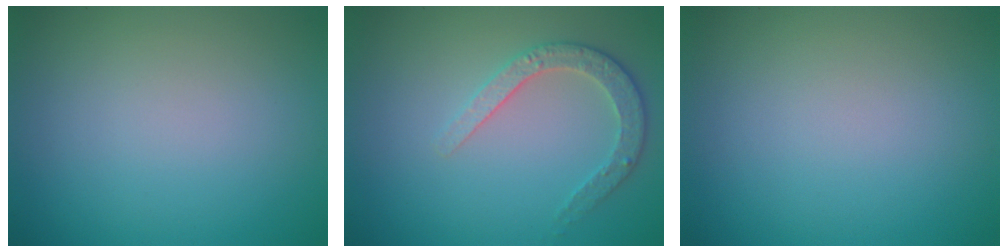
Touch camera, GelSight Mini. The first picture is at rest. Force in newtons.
{"total": 2.9, "press": 2.8, "slide": 0.7}
{"total": 0.0}